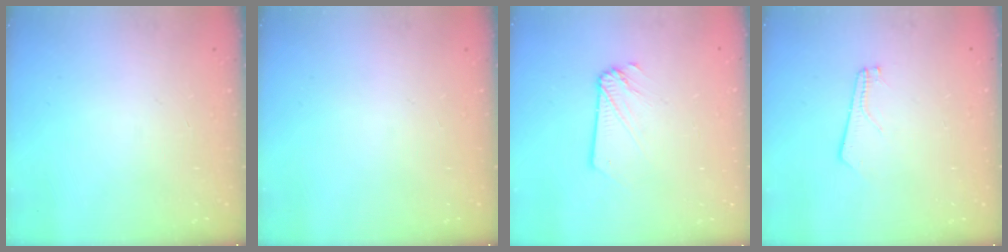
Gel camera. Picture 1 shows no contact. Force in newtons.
{"total": 0.0}
{"total": 2.1, "press": 2.1, "slide": 0.1}
{"total": 2.1, "press": 2.1, "slide": 0.3}